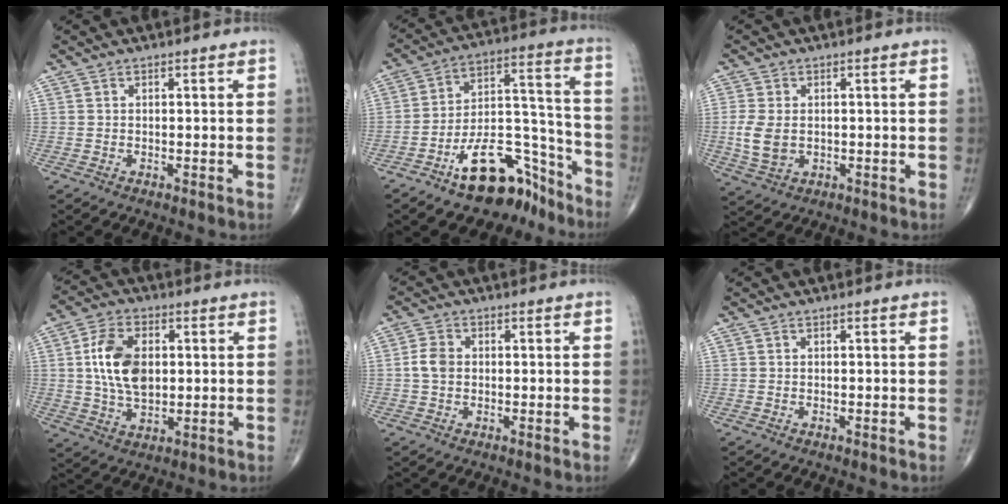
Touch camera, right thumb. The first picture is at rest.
{"total": 16.1, "force": [-11.1, 7.7, 8.8], "torque": [-0.091, 0.112, -0.180]}
{"total": 6.0, "force": [-0.3, 4.2, 4.3], "torque": [-0.087, -0.006, -0.001]}
{"total": 11.7, "force": [1.5, 7.2, 9.1], "torque": [-0.159, -0.001, 0.030]}
{"total": 3.5, "force": [0.0, 2.7, 2.3], "torque": [-0.046, 0.006, -0.006]}
{"total": 0.0}